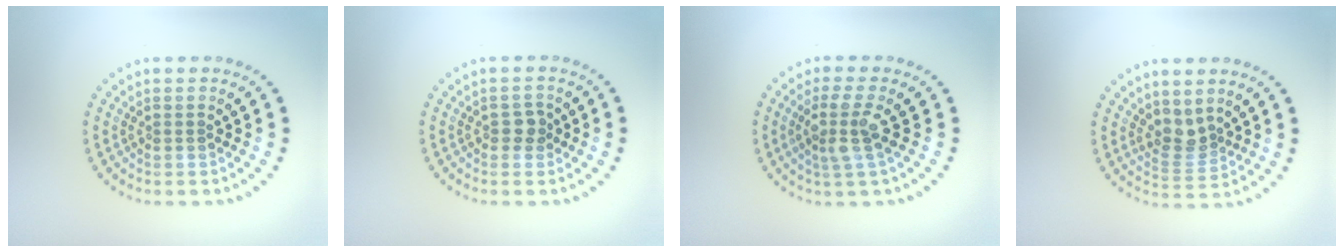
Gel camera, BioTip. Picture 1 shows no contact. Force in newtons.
{"total": 1.2, "press": 1.2, "slide": 0.3}
{"total": 3.1, "press": 2.5, "slide": 1.9}
{"total": 2.2, "press": 1.7, "slide": 1.5}